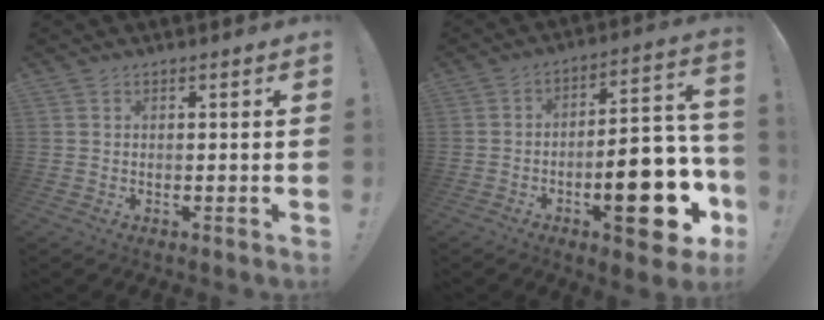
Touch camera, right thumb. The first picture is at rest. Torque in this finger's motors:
{"motor_torque": [1.29, 1.66, 1.50, -1.27, 0.53]}